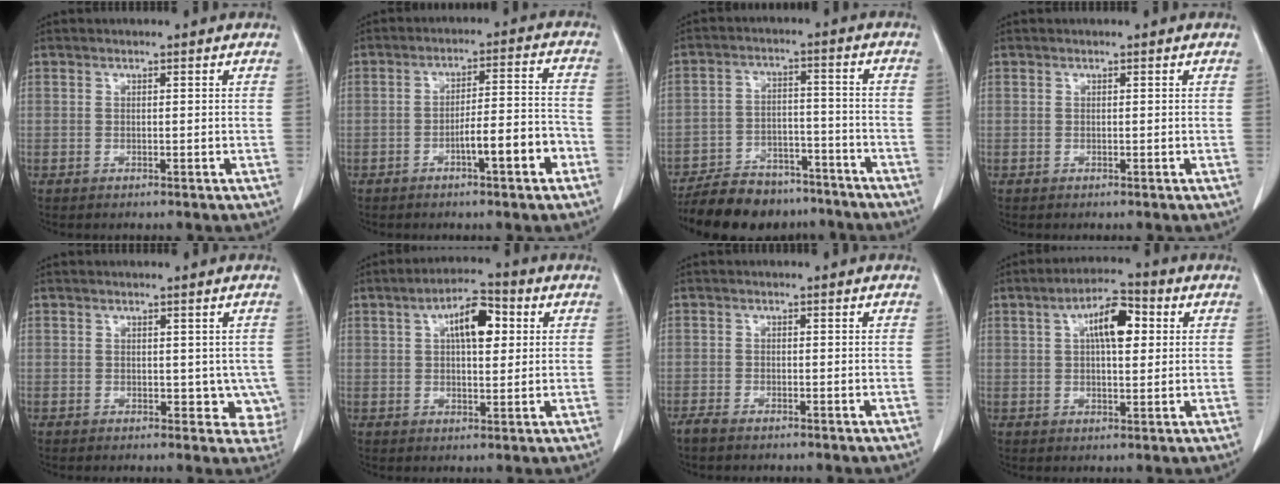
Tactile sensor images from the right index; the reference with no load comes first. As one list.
[{"total": 7.8, "force": [-3.7, 0.9, 6.7], "torque": [-0.103, 0.018, -0.052]}, {"total": 15.8, "force": [-13.8, 6.0, 4.8], "torque": [-0.084, 0.011, -0.203]}, {"total": 0.0}, {"total": 4.0, "force": [0.3, 2.9, 2.8], "torque": [-0.006, -0.002, 0.008]}, {"total": 8.0, "force": [2.4, 3.1, 7.0], "torque": [-0.115, 0.019, 0.036]}, {"total": 2.4, "force": [-1.9, 0.6, 1.3], "torque": [-0.029, -0.005, -0.028]}, {"total": 7.8, "force": [2.2, 2.8, 7.0], "torque": [-0.118, 0.020, 0.033]}]